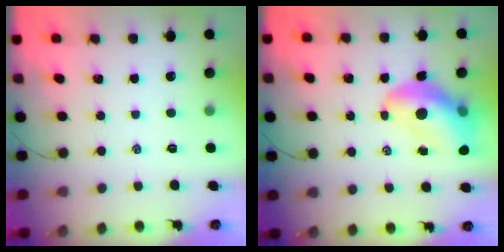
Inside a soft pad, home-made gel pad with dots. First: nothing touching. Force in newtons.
{"total": 13.4, "press": 12.8, "slide": 3.9}